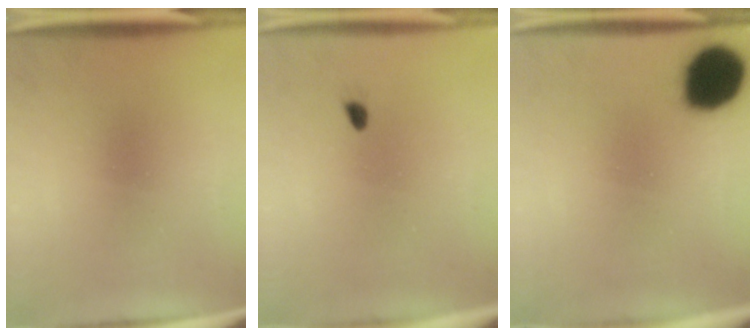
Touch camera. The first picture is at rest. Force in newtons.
{"total": 0.6}
{"total": 16.5}